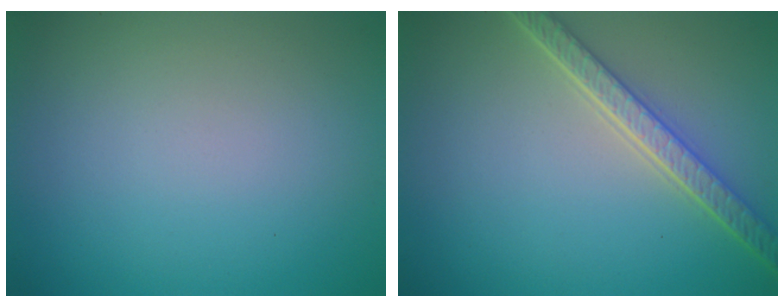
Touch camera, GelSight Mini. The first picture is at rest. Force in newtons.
{"total": 4.1, "press": 3.4, "slide": 2.2}